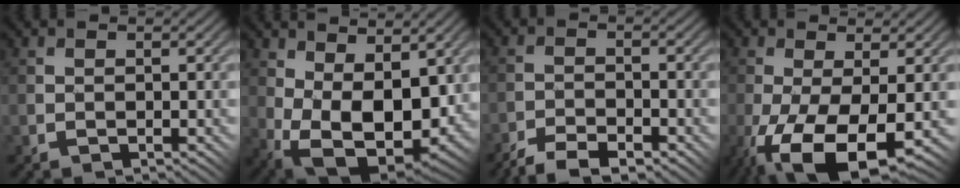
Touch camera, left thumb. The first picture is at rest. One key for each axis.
{"total": 12.5, "fx": 0.3, "fy": 7.0, "fz": 10.4, "tx": -0.188, "ty": -0.038, "tz": 0.033}
{"total": 5.1, "fx": -4.2, "fy": 1.3, "fz": 2.5, "tx": -0.041, "ty": 0.001, "tz": -0.079}
{"total": 10.4, "fx": -4.3, "fy": 4.1, "fz": 8.6, "tx": -0.187, "ty": -0.035, "tz": -0.061}